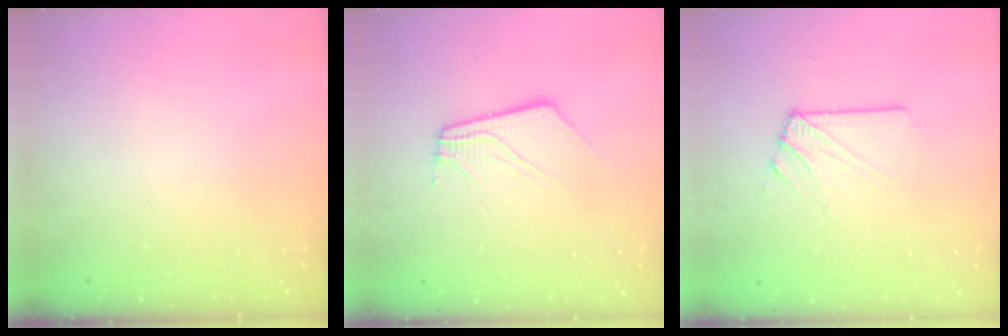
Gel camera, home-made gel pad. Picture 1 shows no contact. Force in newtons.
{"total": 5.5, "press": 5.5, "slide": 0.4}
{"total": 2.9, "press": 2.8, "slide": 0.5}